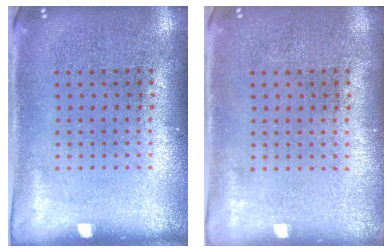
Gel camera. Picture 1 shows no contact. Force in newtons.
{"total": 0.0}